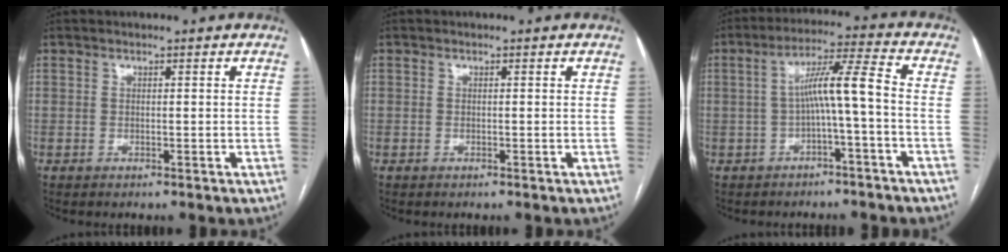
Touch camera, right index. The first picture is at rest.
{"total": 0.0}
{"total": 7.4, "force": [-1.2, -0.2, 7.3], "torque": [-0.125, 0.031, -0.018]}